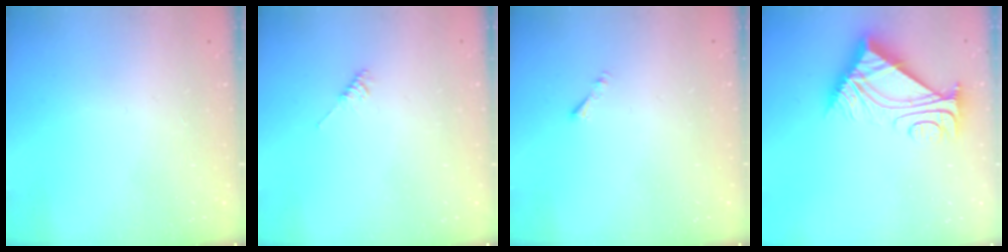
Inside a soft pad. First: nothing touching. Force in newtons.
{"total": 2.2, "press": 2.2, "slide": 0.5}
{"total": 0.8, "press": 0.7, "slide": 0.3}
{"total": 10.5, "press": 10.5, "slide": 0.5}